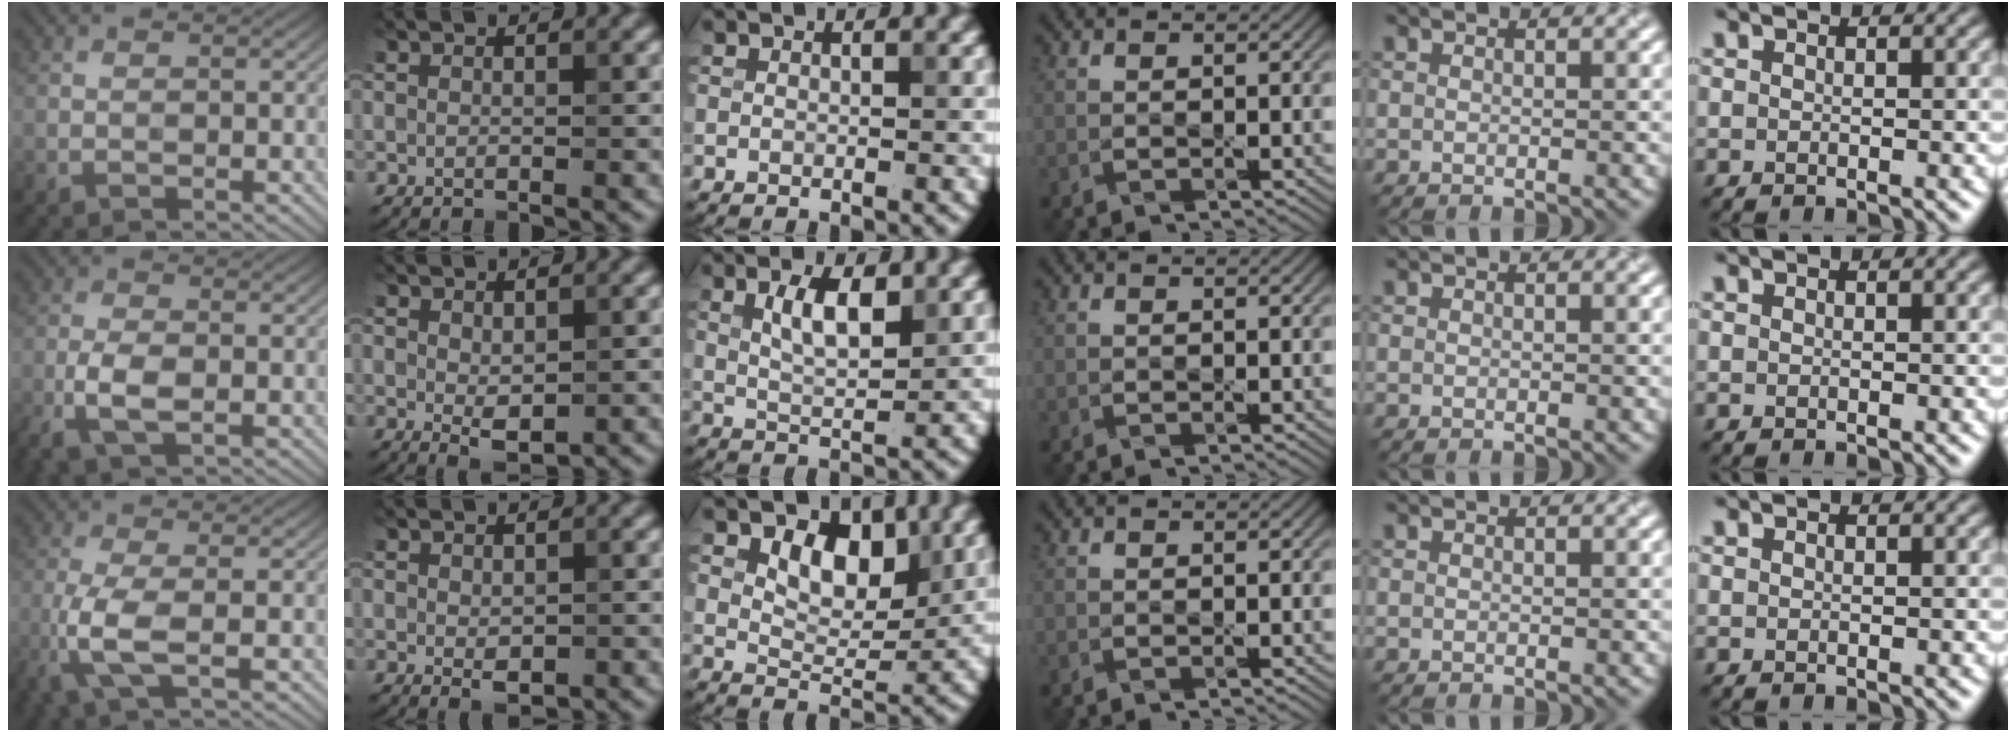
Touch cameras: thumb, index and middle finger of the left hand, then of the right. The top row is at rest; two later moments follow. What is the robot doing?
{"motion": "cut", "object": "origami paper"}